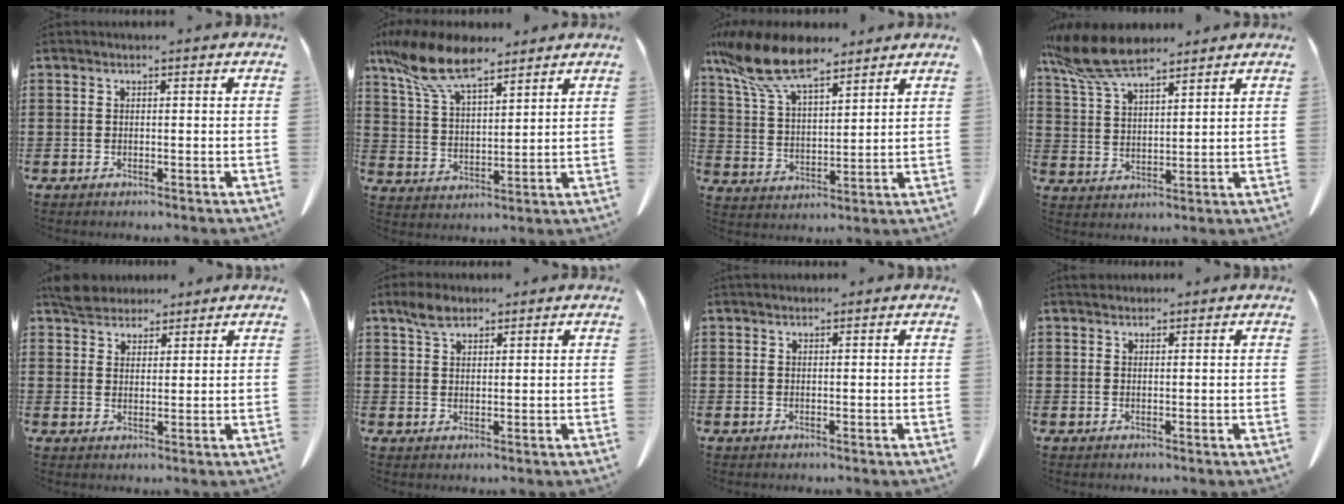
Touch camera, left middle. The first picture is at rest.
{"total": 11.6, "force": [8.6, 3.6, 6.9], "torque": [-0.163, -0.023, 0.158]}
{"total": 12.4, "force": [9.1, 3.6, 7.6], "torque": [-0.187, -0.028, 0.161]}
{"total": 9.7, "force": [7.7, 2.5, 5.4], "torque": [-0.133, -0.018, 0.143]}
{"total": 4.5, "force": [4.0, 1.9, 1.0], "torque": [-0.025, -0.004, 0.075]}
{"total": 3.4, "force": [2.5, 1.6, 1.7], "torque": [-0.041, 0.005, 0.047]}
{"total": 0.7, "force": [0.7, 0.2, 0.1], "torque": [-0.004, -0.001, 0.015]}
{"total": 1.4, "force": [1.3, 0.5, 0.2], "torque": [0.000, -0.002, 0.025]}